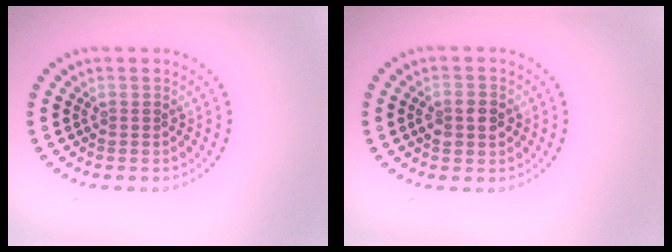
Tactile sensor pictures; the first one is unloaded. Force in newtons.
{"total": 2.8, "press": 2.8, "slide": 0.1}